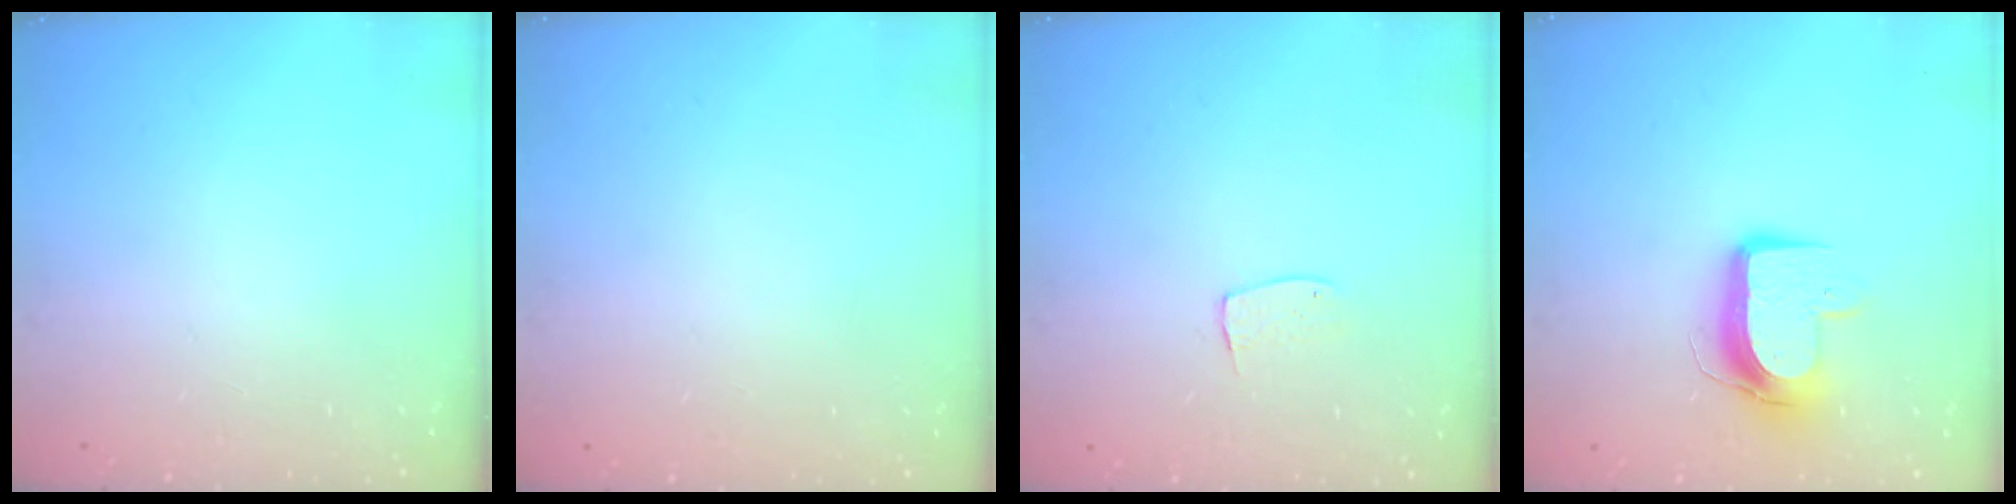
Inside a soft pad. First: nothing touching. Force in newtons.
{"total": 0.0}
{"total": 5.2, "press": 5.2, "slide": 0.3}
{"total": 10.5, "press": 10.4, "slide": 0.8}